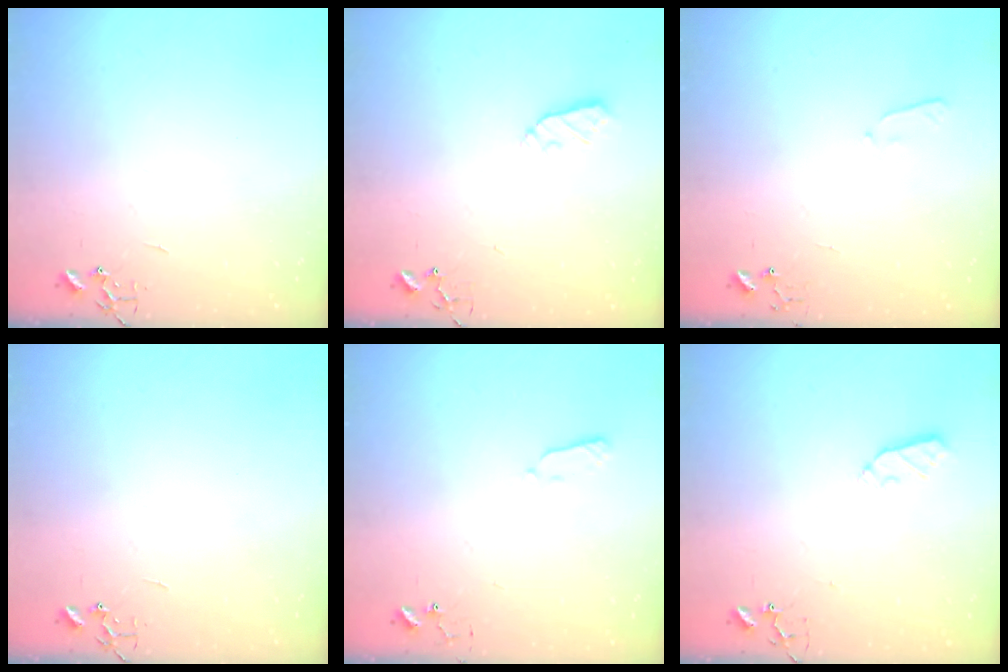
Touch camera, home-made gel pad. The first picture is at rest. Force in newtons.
{"total": 5.0, "press": 5.0, "slide": 0.5}
{"total": 3.9, "press": 3.9, "slide": 0.6}
{"total": 0.0}
{"total": 4.7, "press": 4.6, "slide": 0.9}
{"total": 4.9, "press": 4.8, "slide": 0.6}